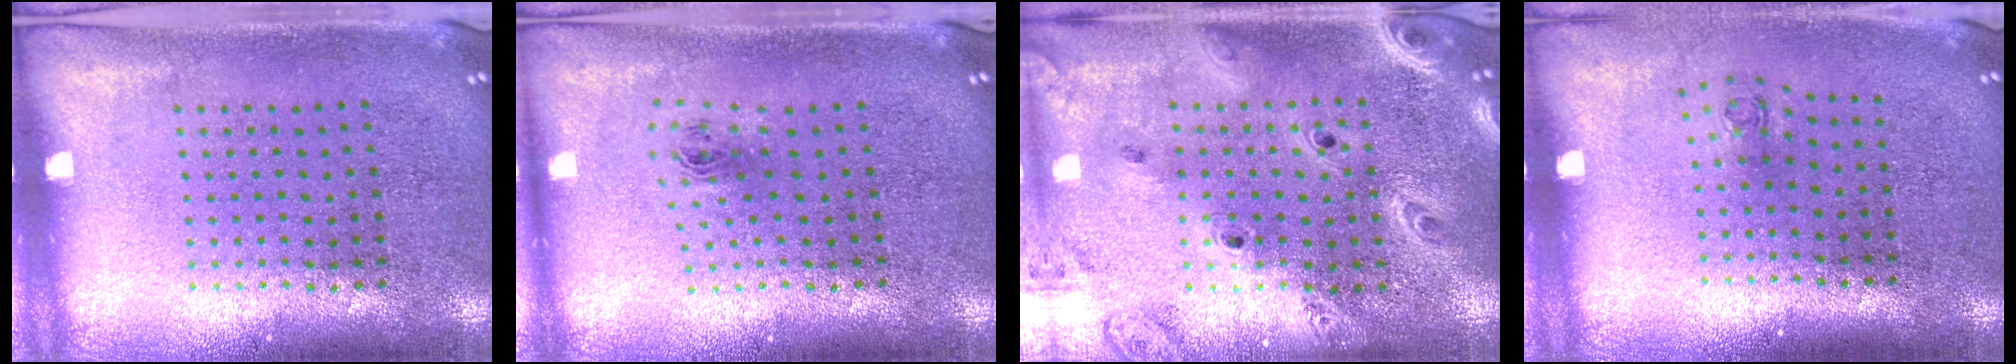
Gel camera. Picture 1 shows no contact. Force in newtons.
{"total": 0.9, "press": 0.3, "slide": 0.8}
{"total": 2.8, "press": 2.3, "slide": 1.5}
{"total": 0.6, "press": 0.3, "slide": 0.6}